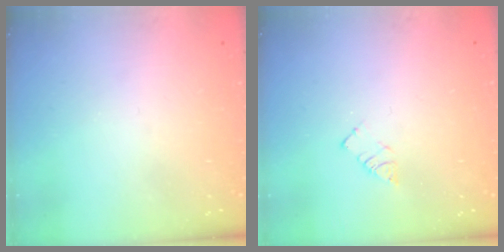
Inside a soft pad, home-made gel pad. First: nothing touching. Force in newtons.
{"total": 3.4, "press": 3.4, "slide": 0.2}